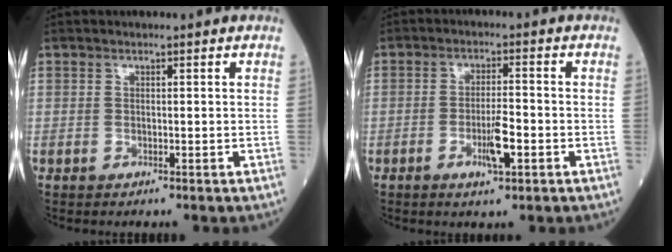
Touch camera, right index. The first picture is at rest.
{"total": 5.0, "force": [-1.9, 0.8, 4.5], "torque": [-0.081, -0.002, -0.032]}